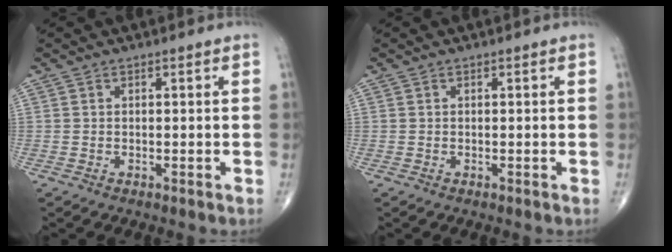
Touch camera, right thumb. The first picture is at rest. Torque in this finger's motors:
{"motor_torque": [-0.18, 0.19, -0.18, -0.09, 0.02]}